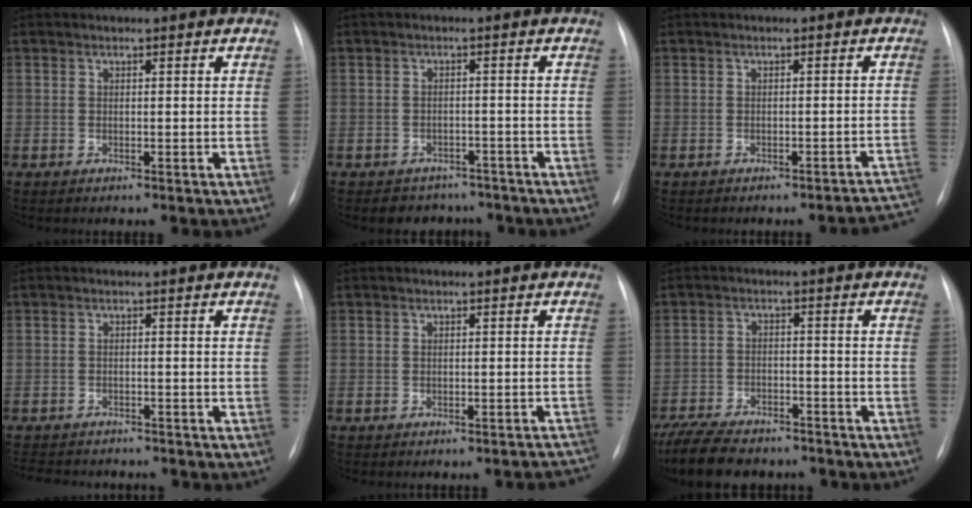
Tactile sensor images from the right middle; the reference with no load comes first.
{"total": 5.4, "force": [-4.5, 2.9, 0.1], "torque": [0.008, 0.016, -0.056]}
{"total": 5.4, "force": [-5.0, 1.1, 1.6], "torque": [0.011, 0.016, -0.055]}
{"total": 9.3, "force": [-8.3, 3.1, 2.9], "torque": [-0.054, 0.000, -0.108]}
{"total": 4.6, "force": [-4.3, 1.2, 1.1], "torque": [0.004, 0.002, -0.044]}
{"total": 15.0, "force": [-12.4, 5.4, 6.5], "torque": [-0.151, -0.010, -0.186]}